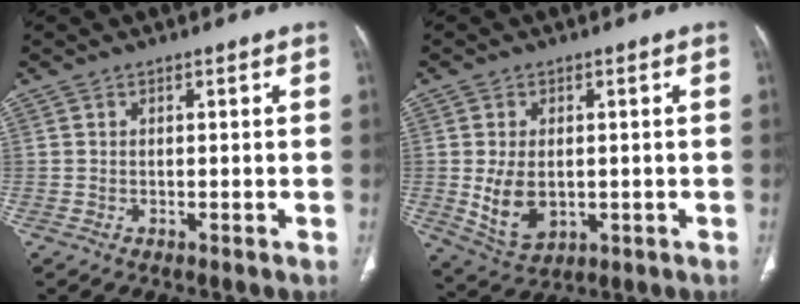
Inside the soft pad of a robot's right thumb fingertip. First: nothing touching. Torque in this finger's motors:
{"motor_torque": [-0.22, 0.74, 1.00, 0.21, 0.27]}